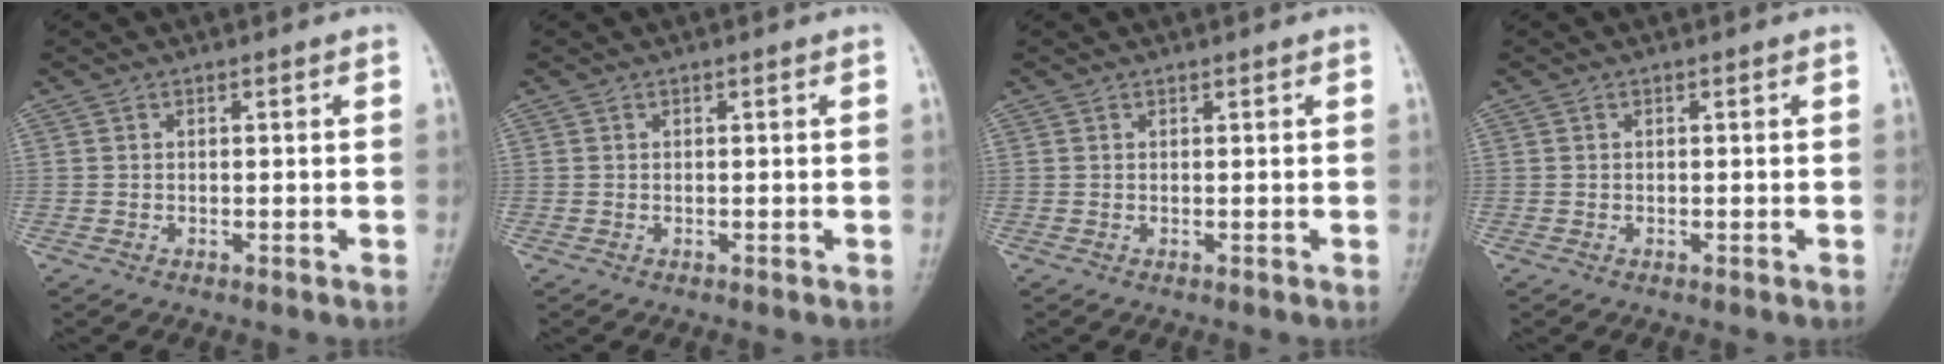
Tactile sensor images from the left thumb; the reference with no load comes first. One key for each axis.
{"total": 0.0}
{"total": 0.0}
{"total": 0.0}